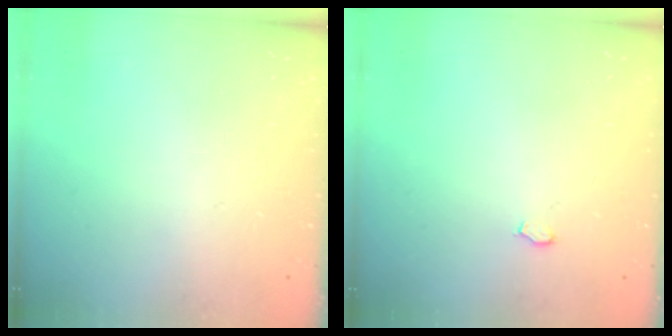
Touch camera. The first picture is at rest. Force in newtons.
{"total": 3.7, "press": 2.7, "slide": 2.5}